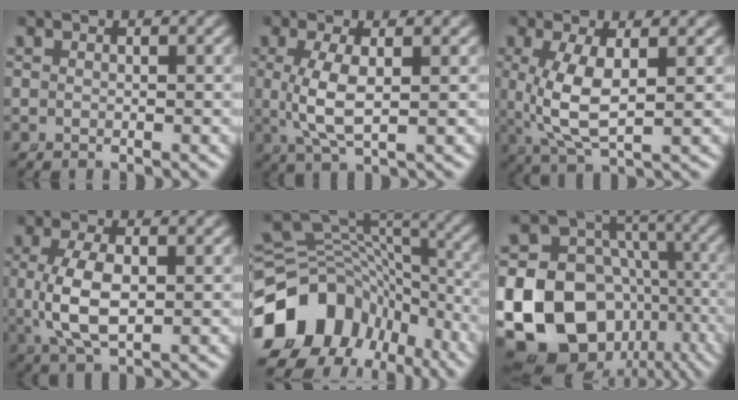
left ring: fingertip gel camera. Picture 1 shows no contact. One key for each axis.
{"total": 4.0, "fx": 0.1, "fy": 1.2, "fz": 3.8, "tx": -0.094, "ty": -0.012, "tz": 0.017}
{"total": 5.7, "fx": 0.5, "fy": 2.3, "fz": 5.2, "tx": -0.110, "ty": -0.014, "tz": 0.026}
{"total": 4.9, "fx": -0.1, "fy": 2.3, "fz": 4.3, "tx": -0.109, "ty": -0.008, "tz": 0.010}
{"total": 15.2, "fx": -4.8, "fy": 12.0, "fz": 8.0, "tx": -0.144, "ty": -0.038, "tz": -0.070}
{"total": 21.9, "fx": -5.0, "fy": 18.6, "fz": 10.3, "tx": -0.250, "ty": -0.086, "tz": -0.065}